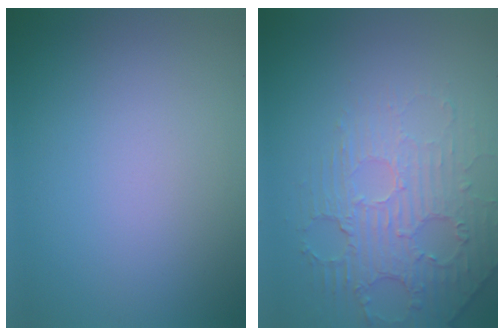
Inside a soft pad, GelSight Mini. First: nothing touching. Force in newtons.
{"total": 2.9, "press": 2.4, "slide": 1.6}